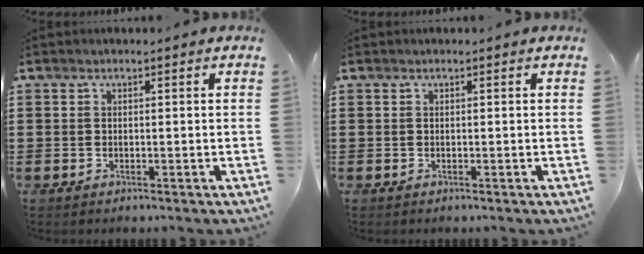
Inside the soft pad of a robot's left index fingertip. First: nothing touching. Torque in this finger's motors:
{"motor_torque": [0.00, 0.00, 0.00, 0.00]}